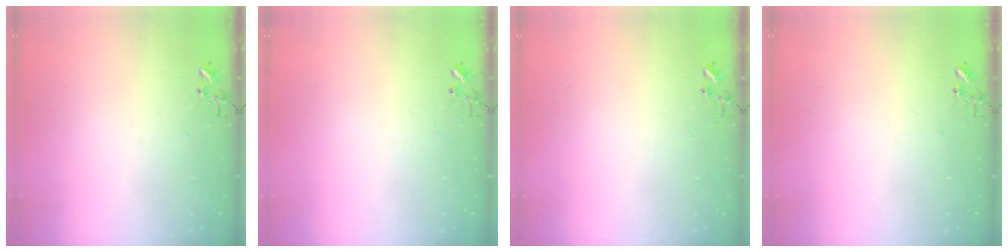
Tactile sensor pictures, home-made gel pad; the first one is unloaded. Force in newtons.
{"total": 0.0}
{"total": 0.0}
{"total": 0.0}